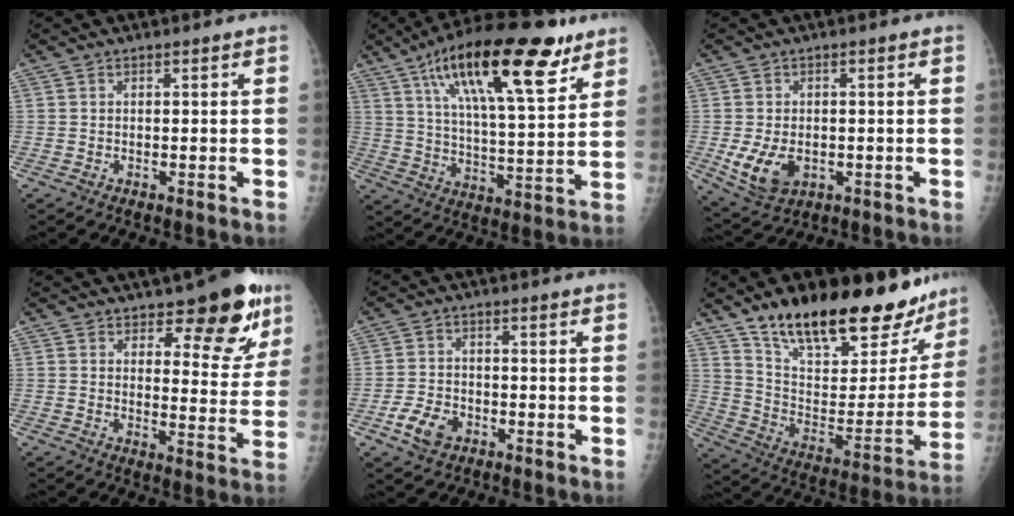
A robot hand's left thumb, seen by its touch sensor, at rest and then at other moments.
{"total": 24.0, "force": [13.3, 7.4, 18.6], "torque": [-0.288, -0.029, 0.219]}
{"total": 7.8, "force": [-1.6, 5.3, 5.5], "torque": [-0.095, -0.006, -0.015]}
{"total": 12.2, "force": [7.9, 5.1, 7.8], "torque": [-0.047, -0.047, 0.107]}
{"total": 6.0, "force": [-2.9, 4.1, 3.2], "torque": [-0.054, 0.014, -0.051]}
{"total": 29.3, "force": [21.5, 11.5, 16.3], "torque": [-0.211, -0.079, 0.336]}